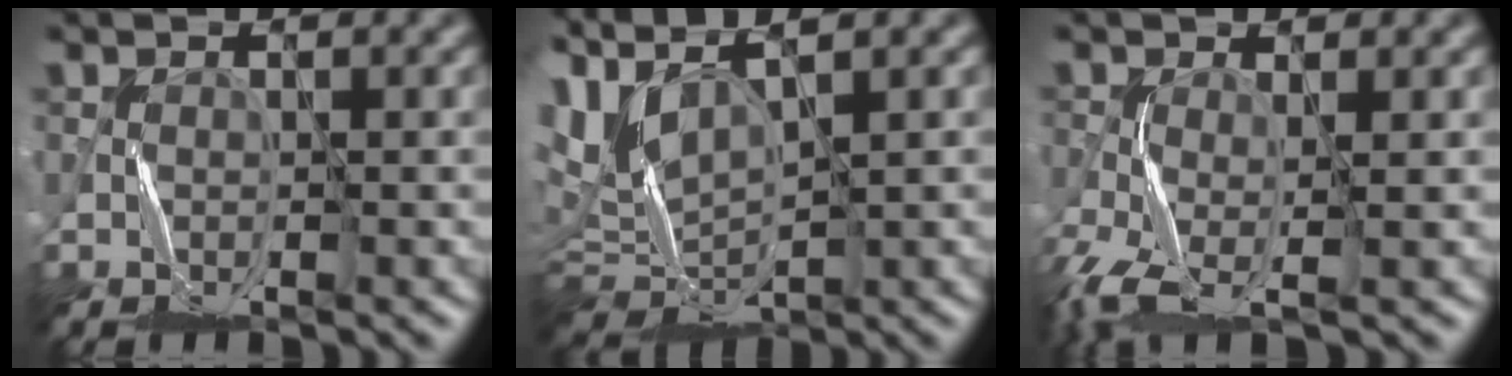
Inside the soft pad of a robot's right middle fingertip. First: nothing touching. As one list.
[{"total": 5.6, "force": [2.8, 2.6, 4.2], "torque": [-0.105, 0.007, 0.056]}, {"total": 6.2, "force": [-3.1, 2.5, 4.8], "torque": [-0.124, -0.019, -0.066]}]